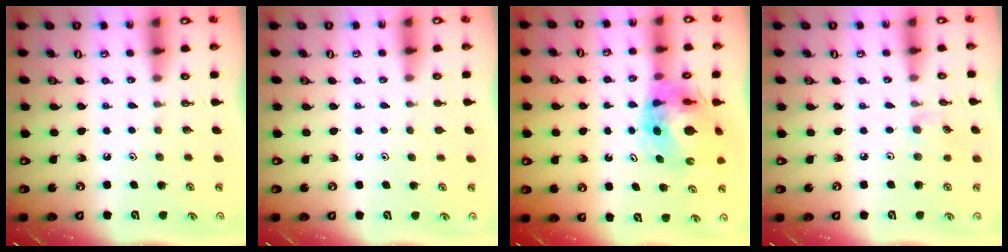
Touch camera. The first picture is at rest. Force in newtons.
{"total": 0.8, "press": 0.7, "slide": 0.3}
{"total": 12.1, "press": 12.0, "slide": 1.5}
{"total": 5.1, "press": 5.1, "slide": 0.7}